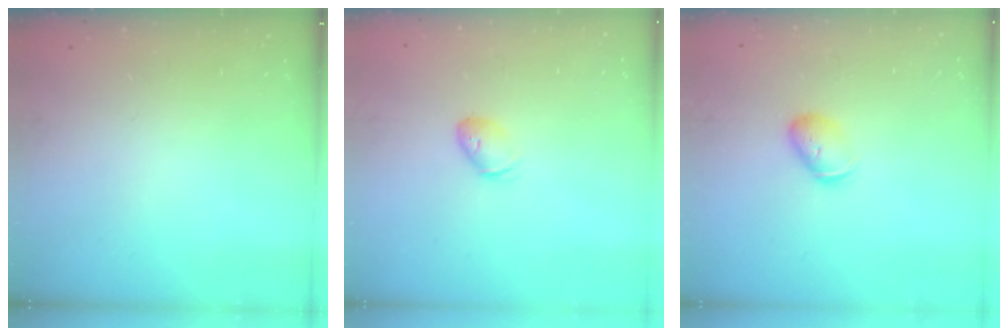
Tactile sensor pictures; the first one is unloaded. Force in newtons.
{"total": 4.9, "press": 4.8, "slide": 1.0}
{"total": 5.9, "press": 5.8, "slide": 0.7}